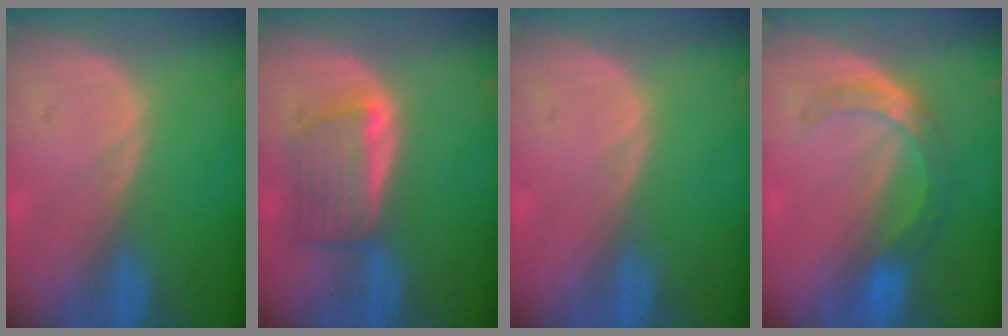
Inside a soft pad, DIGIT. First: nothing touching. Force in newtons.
{"total": 5.7, "press": 5.6, "slide": 1.1}
{"total": 0.0}
{"total": 5.6, "press": 5.2, "slide": 2.1}